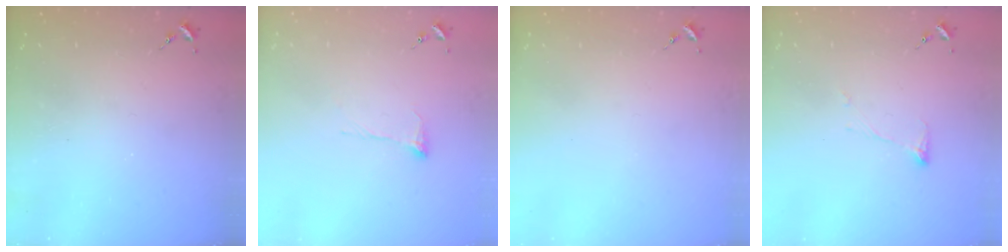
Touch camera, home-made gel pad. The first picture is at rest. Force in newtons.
{"total": 6.9, "press": 6.9, "slide": 0.1}
{"total": 0.0}
{"total": 5.5, "press": 5.5, "slide": 0.7}